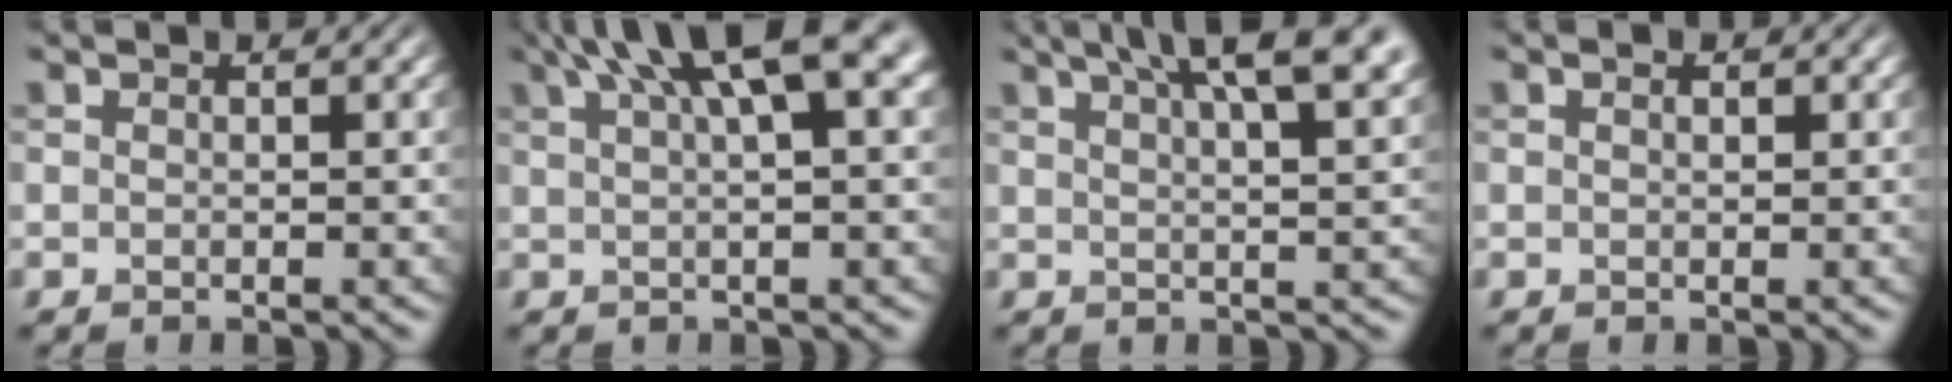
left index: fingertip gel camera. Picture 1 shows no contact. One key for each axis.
{"total": 8.9, "fx": 4.5, "fy": 2.1, "fz": 7.4, "tx": -0.096, "ty": 0.031, "tz": 0.069}
{"total": 11.0, "fx": 6.4, "fy": 3.7, "fz": 8.1, "tx": -0.082, "ty": 0.046, "tz": 0.062}
{"total": 0.9, "fx": 0.4, "fy": 0.4, "fz": 0.7, "tx": -0.010, "ty": 0.000, "tz": 0.006}